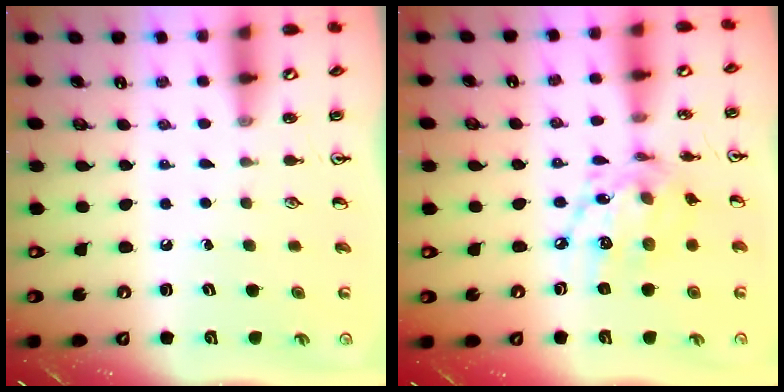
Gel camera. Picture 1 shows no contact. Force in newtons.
{"total": 14.0, "press": 13.9, "slide": 0.8}